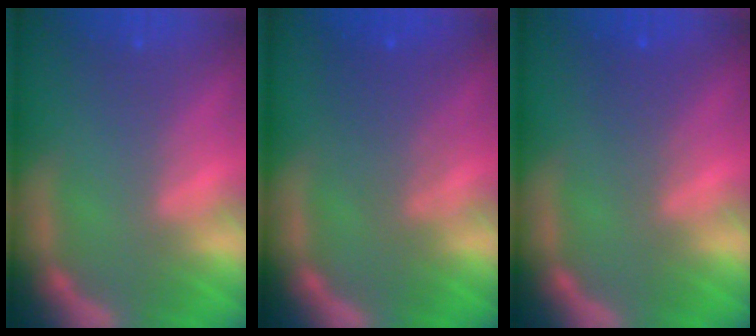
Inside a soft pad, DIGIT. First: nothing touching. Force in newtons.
{"total": 3.6}
{"total": 2.0}